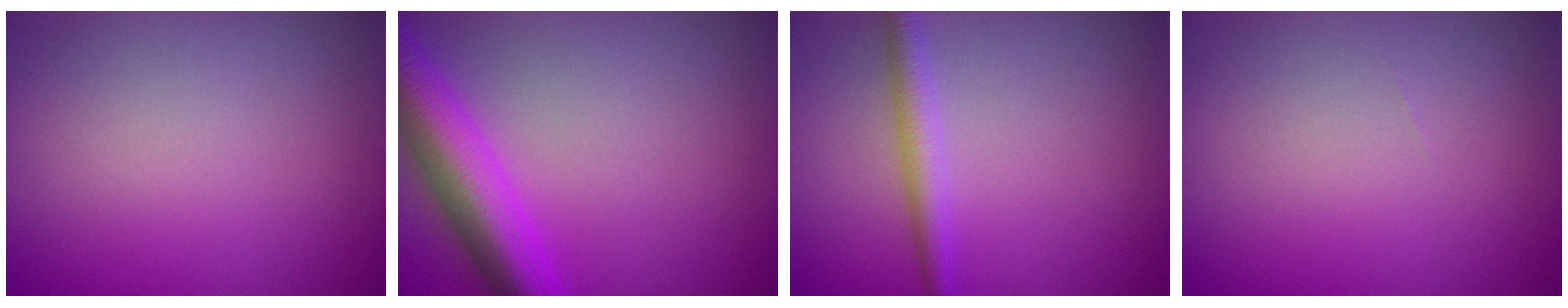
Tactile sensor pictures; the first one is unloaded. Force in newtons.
{"total": 6.8, "press": 6.8, "slide": 0.3}
{"total": 2.4, "press": 2.4, "slide": 0.1}
{"total": 0.0}